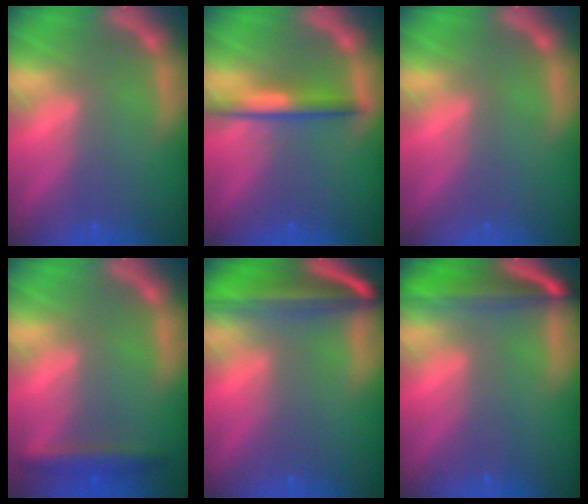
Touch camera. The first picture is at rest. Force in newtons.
{"total": 3.4}
{"total": 0.0}
{"total": 2.9}
{"total": 10.0}
{"total": 7.1}